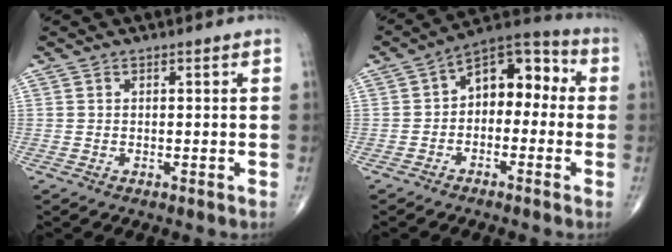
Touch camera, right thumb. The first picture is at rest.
{"total": 10.4, "force": [-0.2, 6.9, 7.9], "torque": [-0.077, 0.046, -0.025]}